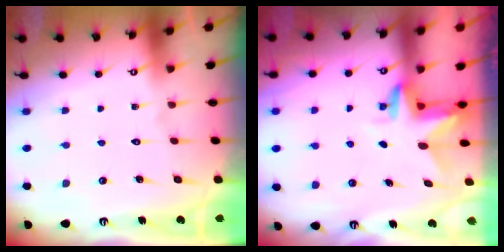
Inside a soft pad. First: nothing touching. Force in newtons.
{"total": 3.0, "press": 3.0, "slide": 0.2}